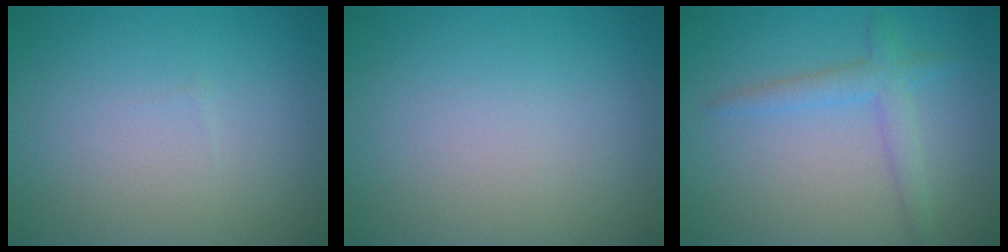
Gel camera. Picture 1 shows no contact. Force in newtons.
{"total": 0.0}
{"total": 2.5, "press": 2.5, "slide": 0.1}